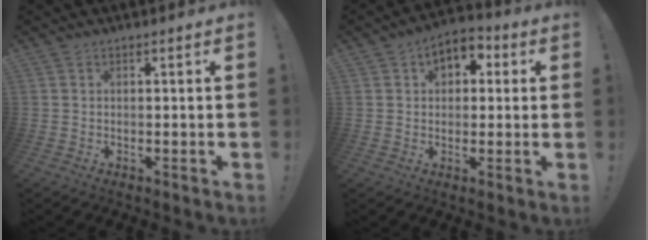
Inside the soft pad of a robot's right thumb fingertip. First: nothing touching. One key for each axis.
{"total": 6.9, "fx": 2.3, "fy": 5.2, "fz": 3.8, "tx": -0.046, "ty": -0.005, "tz": 0.042}